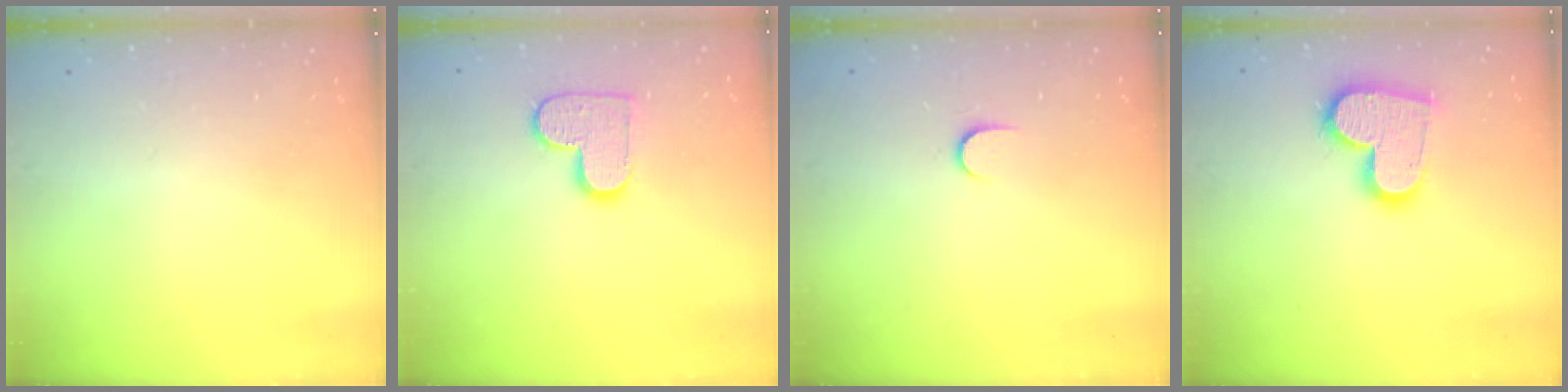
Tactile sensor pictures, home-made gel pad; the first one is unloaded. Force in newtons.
{"total": 10.5, "press": 10.5, "slide": 0.5}
{"total": 3.9, "press": 3.9, "slide": 0.5}
{"total": 14.9, "press": 14.8, "slide": 1.1}